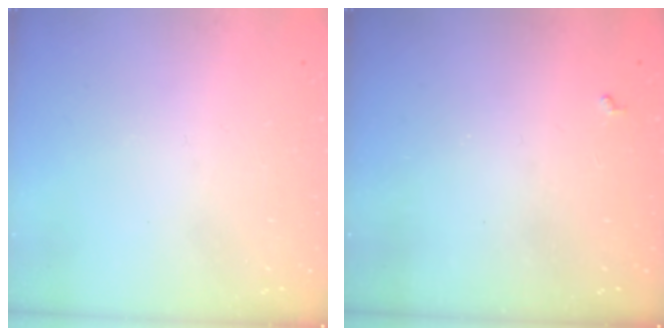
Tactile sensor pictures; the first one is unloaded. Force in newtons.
{"total": 2.9, "press": 2.9, "slide": 0.4}